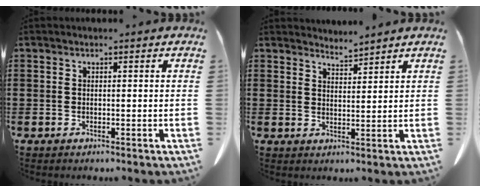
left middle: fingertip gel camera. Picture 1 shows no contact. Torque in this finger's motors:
{"motor_torque": [-0.92, 0.95, -0.02, 0.00]}